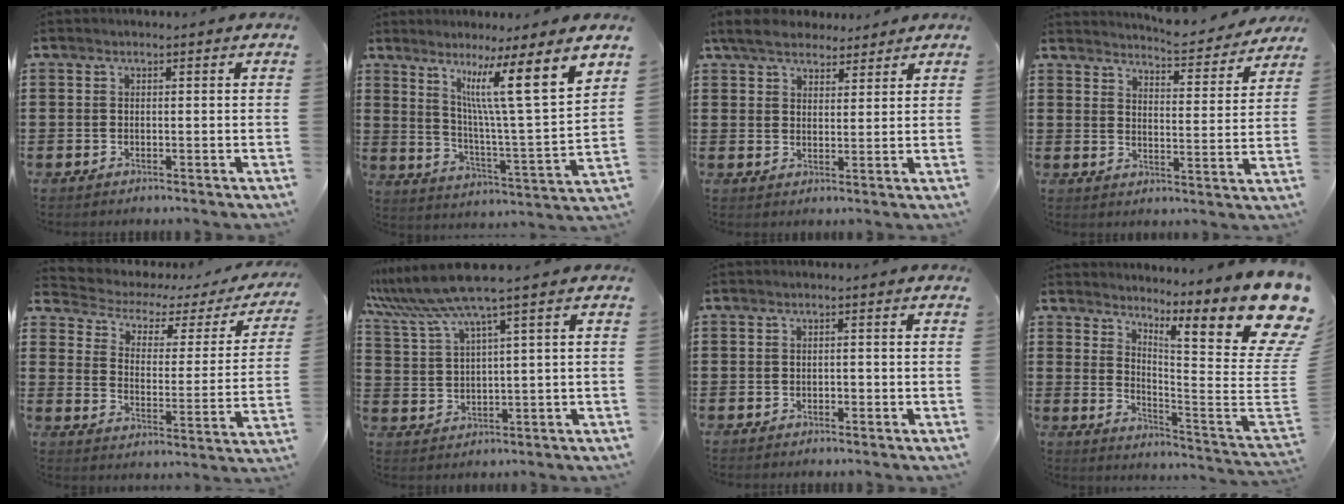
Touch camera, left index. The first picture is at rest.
{"total": 11.4, "force": [7.1, -0.2, 8.9], "torque": [-0.168, -0.046, 0.104]}
{"total": 5.1, "force": [4.5, 2.0, 1.5], "torque": [-0.047, -0.002, 0.084]}
{"total": 5.0, "force": [4.9, -0.4, 1.0], "torque": [-0.026, -0.041, 0.080]}
{"total": 3.1, "force": [1.7, 1.8, 1.8], "torque": [-0.050, -0.015, 0.019]}
{"total": 6.7, "force": [4.9, -0.4, 4.5], "torque": [-0.121, -0.026, 0.080]}
{"total": 0.5, "force": [-0.3, 0.4, 0.3], "torque": [-0.008, 0.000, -0.006]}
{"total": 12.8, "force": [7.9, 2.1, 9.8], "torque": [-0.151, -0.073, 0.124]}